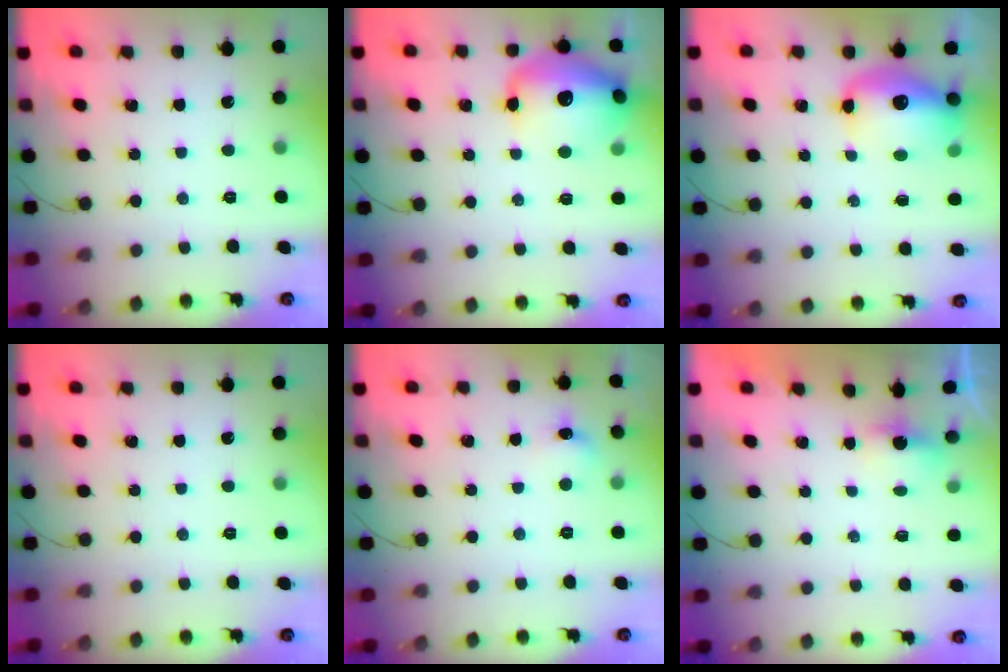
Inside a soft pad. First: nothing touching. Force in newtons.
{"total": 16.3, "press": 15.8, "slide": 3.8}
{"total": 12.9, "press": 12.6, "slide": 3.0}
{"total": 0.0}
{"total": 6.2, "press": 6.0, "slide": 1.7}
{"total": 2.7, "press": 2.6, "slide": 0.7}